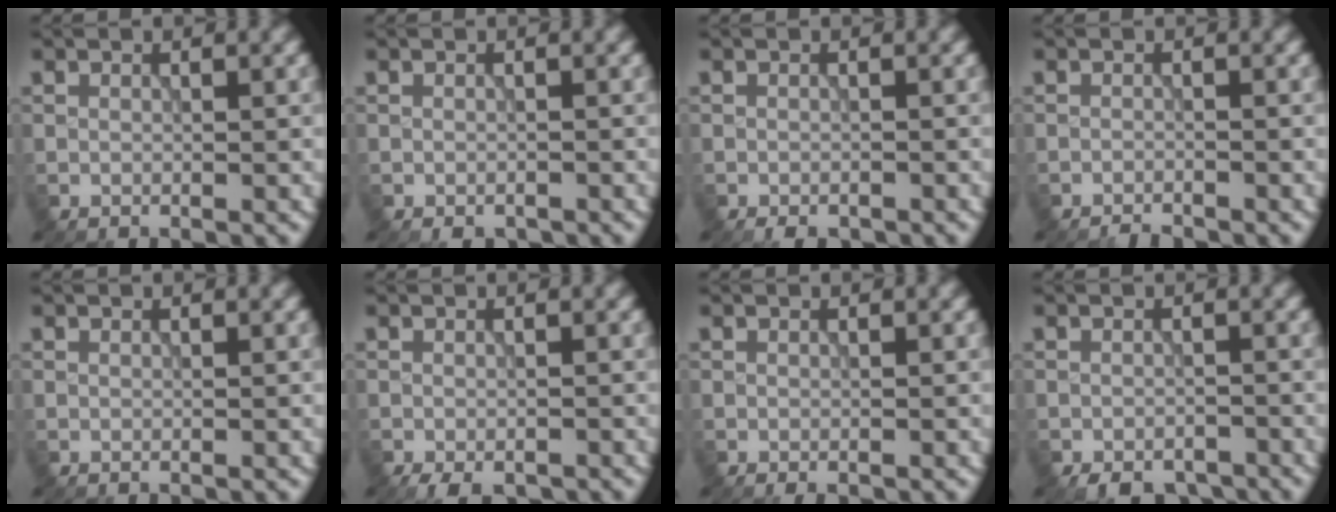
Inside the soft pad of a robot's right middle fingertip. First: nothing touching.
{"total": 1.0, "force": [-0.8, 0.4, 0.3], "torque": [-0.004, -0.005, -0.013]}
{"total": 1.5, "force": [-1.2, 0.5, 0.5], "torque": [-0.005, -0.003, -0.019]}
{"total": 1.2, "force": [-1.2, 0.1, 0.2], "torque": [0.000, -0.002, -0.025]}
{"total": 0.0}
{"total": 2.7, "force": [-2.1, 0.9, 1.4], "torque": [-0.021, -0.007, -0.033]}
{"total": 0.7, "force": [-0.5, 0.2, 0.4], "torque": [-0.005, -0.004, -0.006]}
{"total": 3.6, "force": [-3.0, 1.5, 1.3], "torque": [-0.015, -0.008, -0.049]}